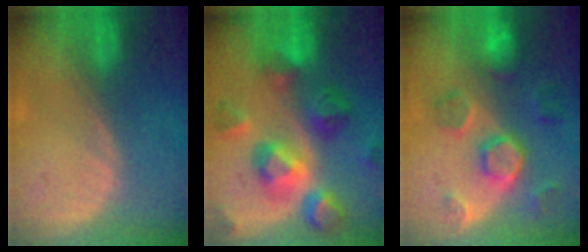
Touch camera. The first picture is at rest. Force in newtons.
{"total": 11.2, "press": 11.2, "slide": 1.1}
{"total": 8.7, "press": 7.9, "slide": 3.7}